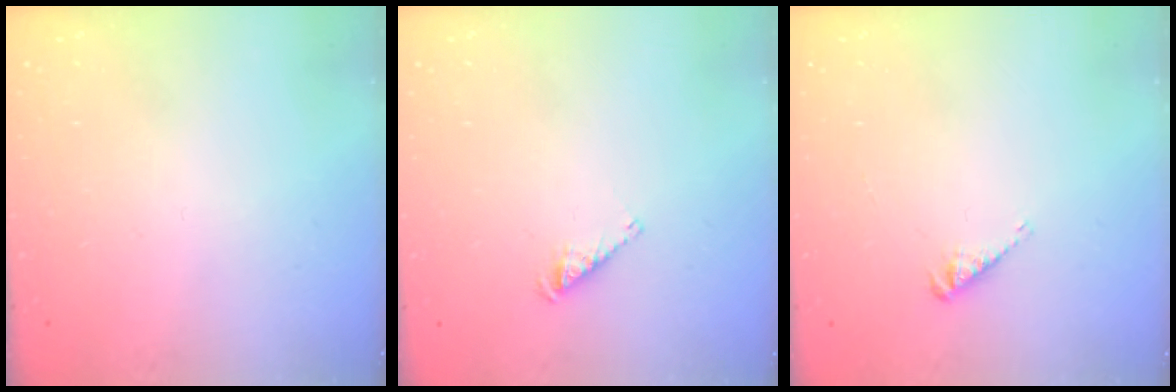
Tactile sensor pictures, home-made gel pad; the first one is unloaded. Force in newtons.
{"total": 2.8, "press": 2.8, "slide": 0.5}
{"total": 2.6, "press": 2.5, "slide": 0.4}